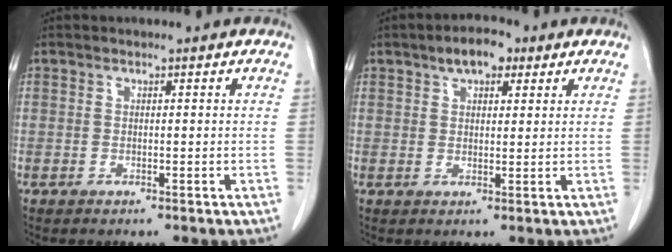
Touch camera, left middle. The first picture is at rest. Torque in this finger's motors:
{"motor_torque": [0.90, -0.77, 0.03, 0.06]}